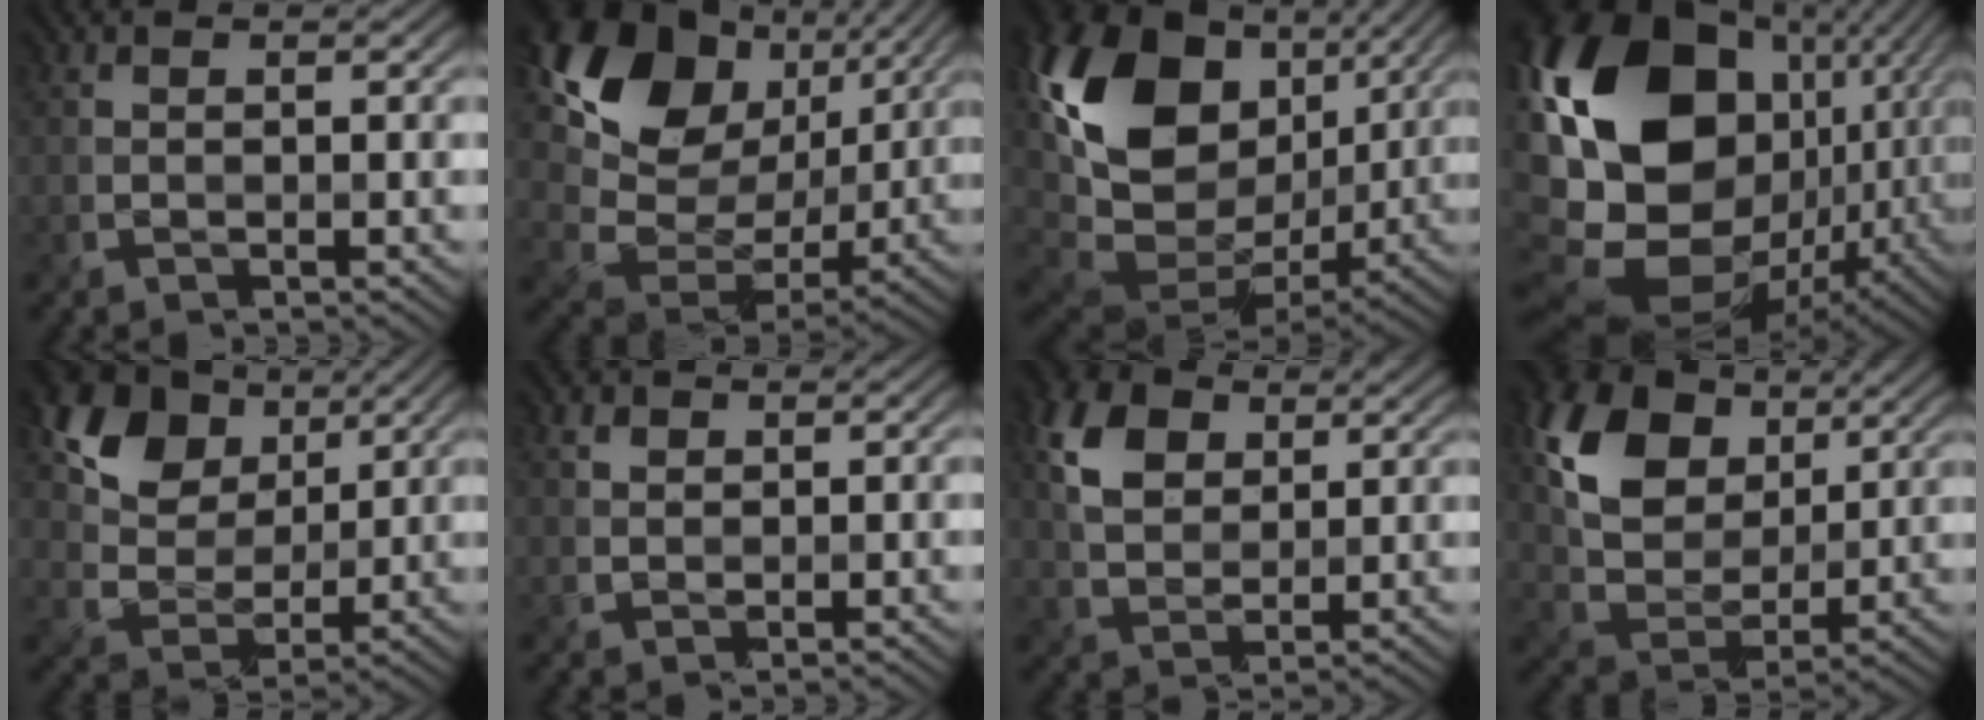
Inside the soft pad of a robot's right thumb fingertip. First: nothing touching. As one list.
[{"total": 16.3, "force": [6.2, 11.6, 9.6], "torque": [-0.211, 0.005, 0.126]}, {"total": 19.5, "force": [4.3, 13.0, 13.9], "torque": [-0.324, 0.010, 0.074]}, {"total": 22.1, "force": [1.7, 15.0, 16.1], "torque": [-0.331, -0.028, 0.048]}, {"total": 11.5, "force": [5.6, 7.9, 6.2], "torque": [-0.129, 0.005, 0.098]}, {"total": 1.8, "force": [1.0, 1.5, 0.5], "torque": [-0.015, -0.004, 0.019]}, {"total": 7.7, "force": [3.4, 5.1, 4.5], "torque": [-0.118, 0.007, 0.062]}, {"total": 13.3, "force": [6.0, 8.8, 8.0], "torque": [-0.181, 0.011, 0.105]}]